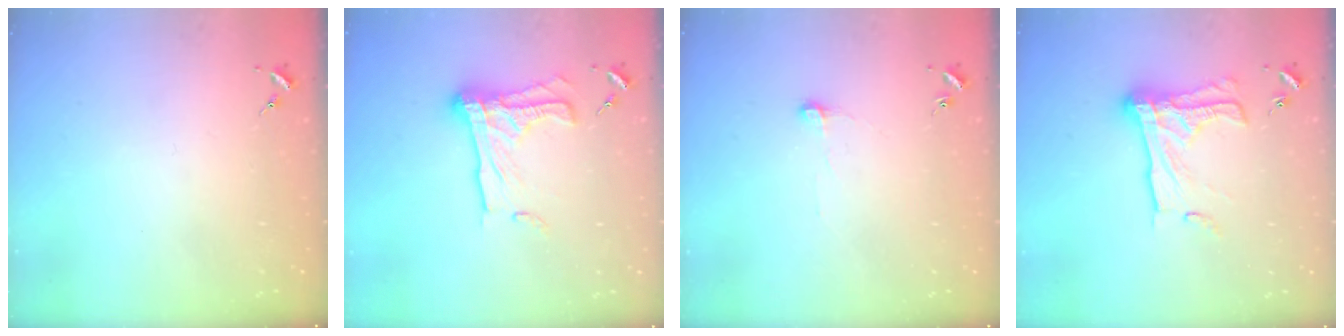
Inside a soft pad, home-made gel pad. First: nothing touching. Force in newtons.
{"total": 17.8, "press": 17.8, "slide": 1.5}
{"total": 4.9, "press": 4.9, "slide": 0.5}
{"total": 17.7, "press": 17.6, "slide": 1.5}